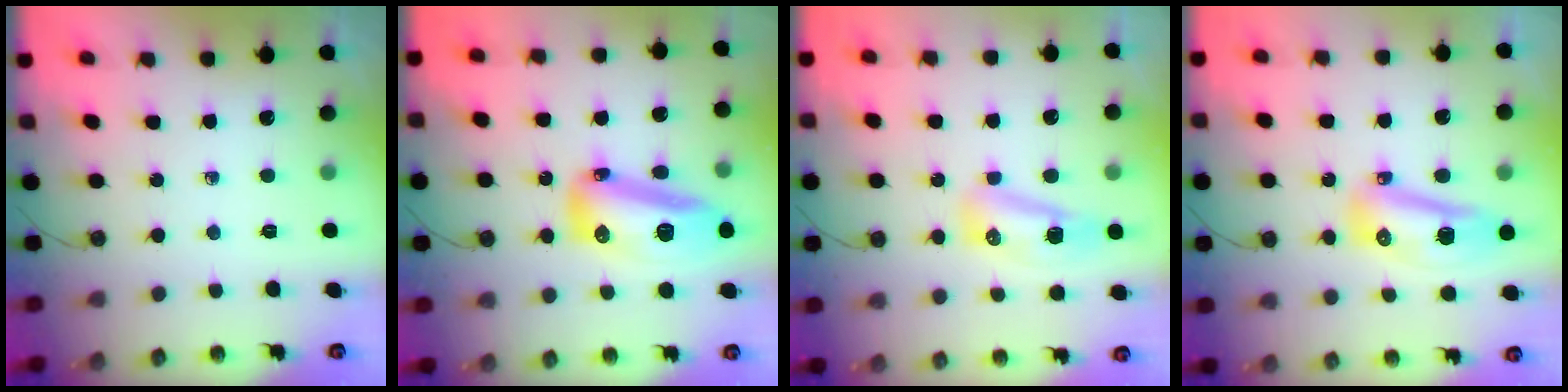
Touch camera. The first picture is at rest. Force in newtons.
{"total": 26.2, "press": 20.4, "slide": 16.5}
{"total": 17.6, "press": 11.6, "slide": 13.2}
{"total": 11.8, "press": 11.6, "slide": 2.3}